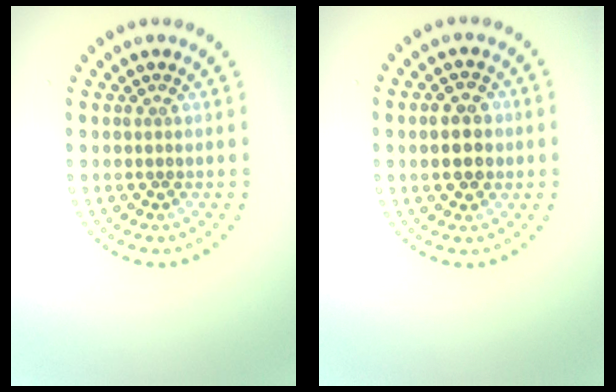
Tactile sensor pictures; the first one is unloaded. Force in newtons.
{"total": 4.3, "press": 4.3, "slide": 0.2}